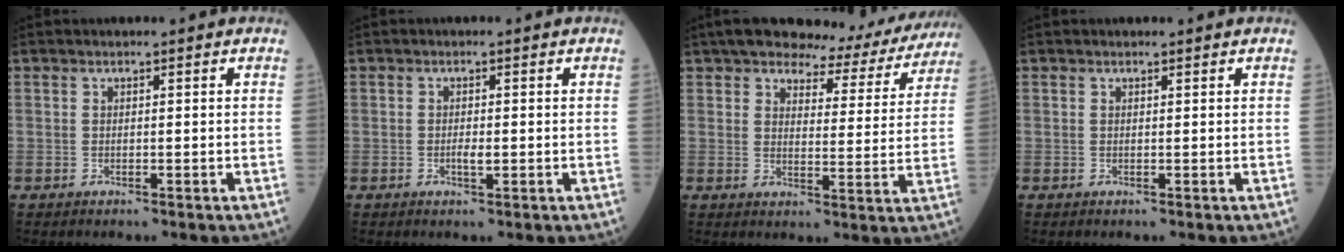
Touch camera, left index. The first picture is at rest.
{"total": 1.5, "force": [-0.4, 0.4, 1.4], "torque": [-0.026, -0.002, -0.007]}
{"total": 13.4, "force": [12.2, 3.7, 4.0], "torque": [-0.035, -0.003, 0.136]}
{"total": 0.0}